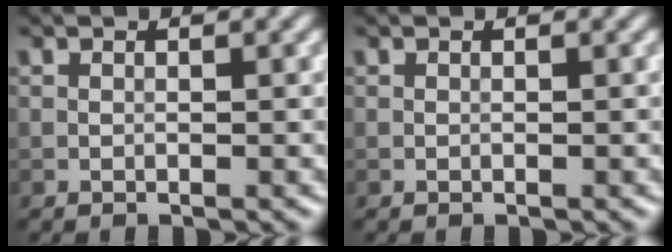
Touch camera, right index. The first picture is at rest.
{"total": 0.0}